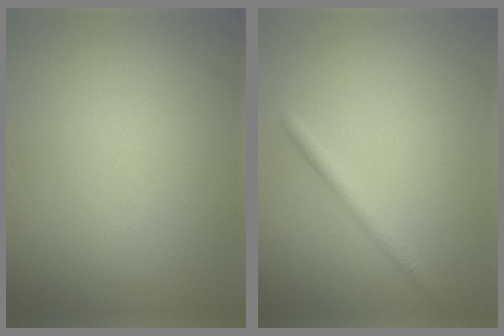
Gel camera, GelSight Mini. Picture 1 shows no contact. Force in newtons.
{"total": 1.9, "press": 1.9, "slide": 0.2}